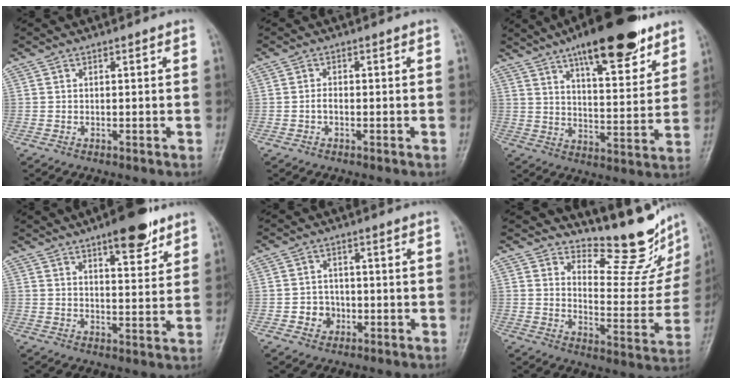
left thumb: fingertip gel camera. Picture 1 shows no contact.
{"total": 1.2, "force": [-0.5, 0.7, 0.9], "torque": [-0.013, 0.003, -0.012]}
{"total": 19.0, "force": [12.4, 5.9, 13.0], "torque": [-0.160, -0.056, 0.194]}
{"total": 9.7, "force": [6.3, 3.2, 6.6], "torque": [-0.071, -0.034, 0.090]}
{"total": 4.0, "force": [-1.2, 3.6, 1.2], "torque": [0.007, 0.011, -0.022]}
{"total": 15.1, "force": [13.3, 4.1, 5.7], "torque": [-0.041, -0.130, 0.178]}